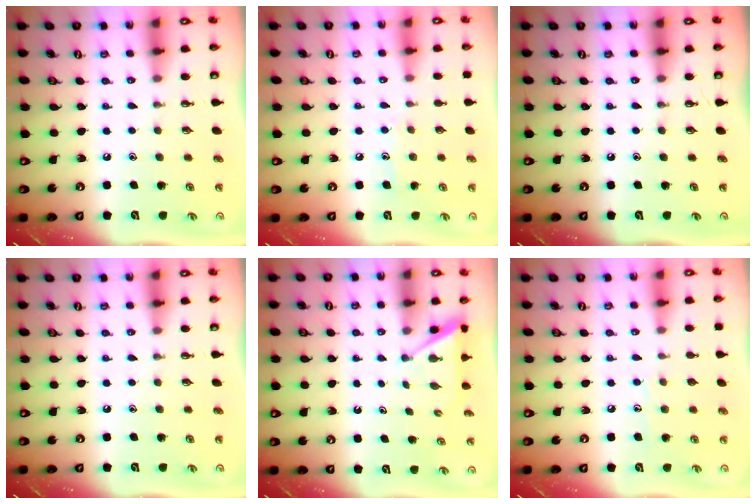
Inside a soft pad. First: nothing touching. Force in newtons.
{"total": 6.4, "press": 6.4, "slide": 0.6}
{"total": 0.0}
{"total": 0.0}
{"total": 3.0, "press": 3.0, "slide": 0.3}
{"total": 5.4, "press": 5.4, "slide": 0.5}